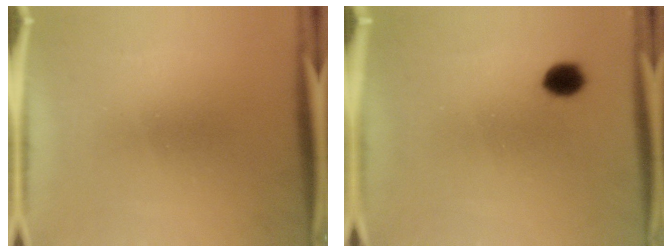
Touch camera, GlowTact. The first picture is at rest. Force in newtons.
{"total": 4.2}